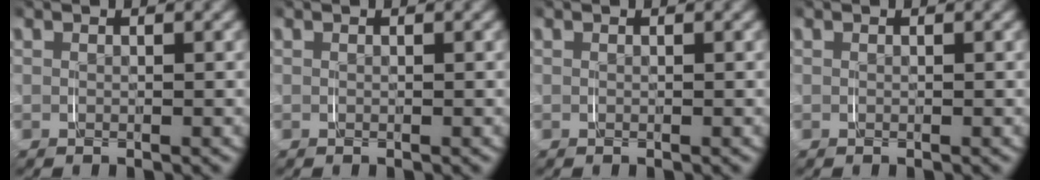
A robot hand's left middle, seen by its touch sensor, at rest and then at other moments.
{"total": 0.0}
{"total": 0.0}
{"total": 0.0}